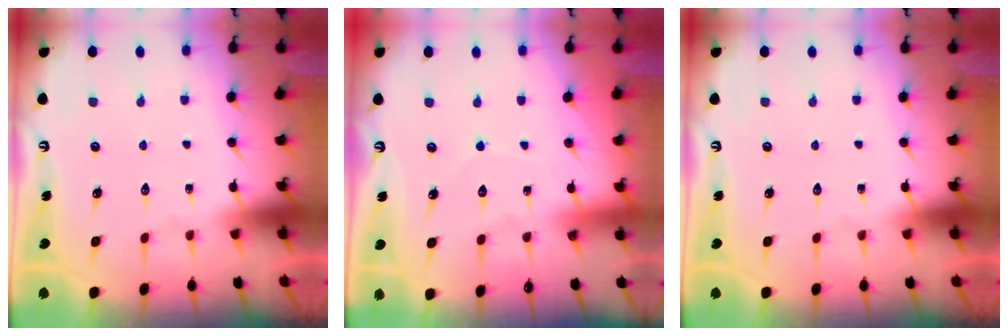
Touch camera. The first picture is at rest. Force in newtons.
{"total": 3.2, "press": 3.2, "slide": 0.3}
{"total": 0.0}